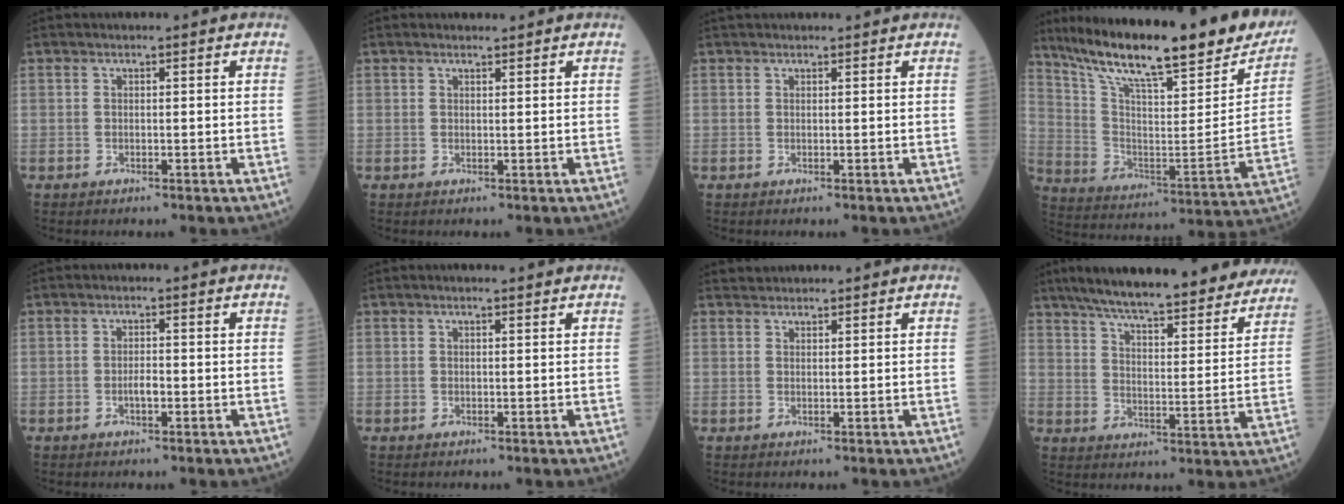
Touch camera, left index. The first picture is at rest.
{"total": 1.5, "force": [1.4, 0.2, 0.5], "torque": [-0.012, 0.010, 0.024]}
{"total": 3.0, "force": [2.8, 0.5, 0.9], "torque": [-0.010, 0.032, 0.041]}
{"total": 29.8, "force": [23.6, 5.1, 17.4], "torque": [-0.290, -0.031, 0.341]}
{"total": 1.5, "force": [-0.5, 0.5, 1.4], "torque": [-0.026, 0.002, -0.010]}
{"total": 1.2, "force": [1.1, 0.1, 0.6], "torque": [-0.012, 0.010, 0.018]}
{"total": 2.1, "force": [2.1, 0.5, 0.0], "torque": [-0.004, 0.023, 0.039]}
{"total": 28.1, "force": [24.6, 4.7, 12.8], "torque": [-0.193, -0.022, 0.316]}